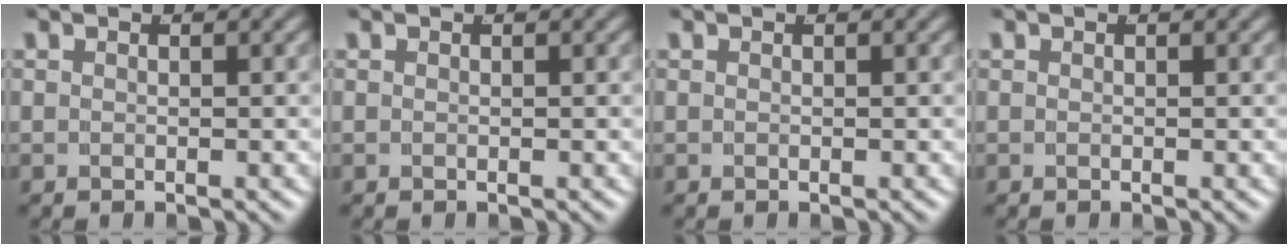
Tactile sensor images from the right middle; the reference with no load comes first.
{"total": 0.0}
{"total": 0.0}
{"total": 0.0}